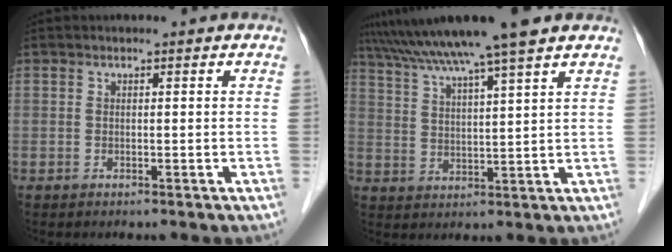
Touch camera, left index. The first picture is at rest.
{"total": 12.4, "force": [10.2, -1.1, 7.0], "torque": [-0.125, 0.020, 0.160]}